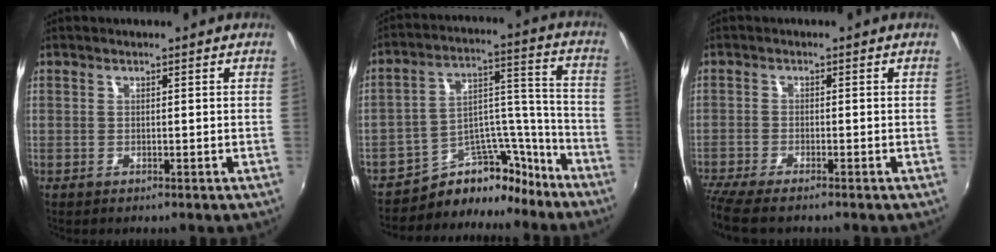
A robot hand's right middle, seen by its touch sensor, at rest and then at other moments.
{"total": 13.2, "force": [-11.1, 6.2, 3.5], "torque": [-0.040, 0.077, -0.169]}
{"total": 6.9, "force": [-5.8, 0.4, 3.6], "torque": [-0.086, -0.038, -0.107]}